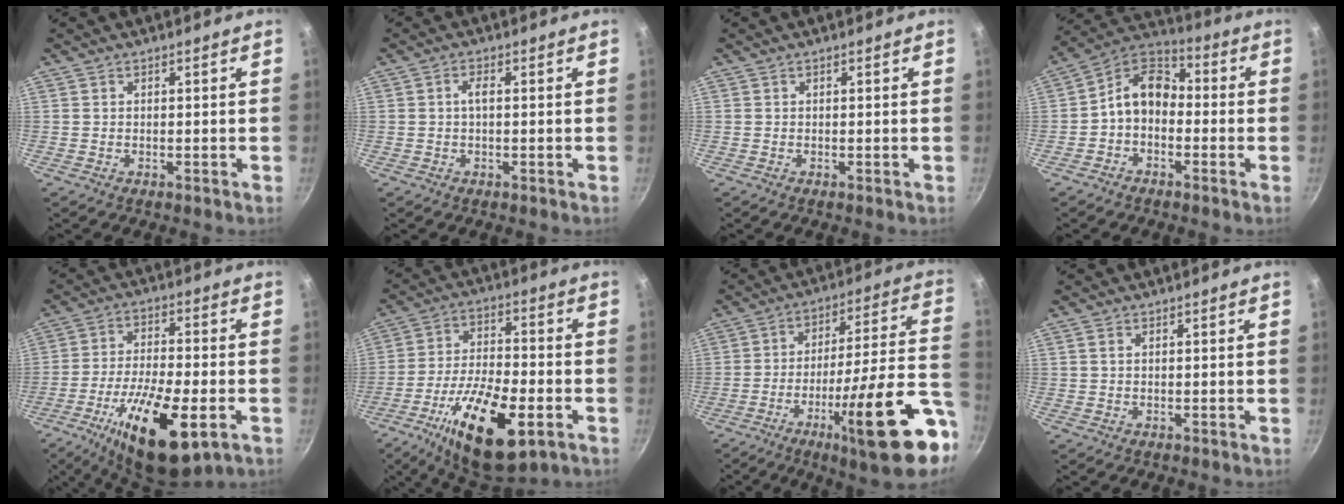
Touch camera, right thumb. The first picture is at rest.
{"total": 1.7, "force": [0.0, 0.6, 1.6], "torque": [-0.038, 0.008, -0.002]}
{"total": 0.0}
{"total": 9.6, "force": [-1.5, 6.9, 6.5], "torque": [-0.088, 0.046, -0.051]}
{"total": 18.8, "force": [-7.7, 6.4, 16.0], "torque": [-0.272, 0.015, -0.127]}
{"total": 20.1, "force": [-8.5, 8.0, 16.4], "torque": [-0.270, 0.021, -0.143]}
{"total": 23.5, "force": [-9.6, 4.2, 21.0], "torque": [-0.273, 0.029, -0.144]}
{"total": 0.9, "force": [0.4, 0.5, 0.7], "torque": [-0.013, 0.002, 0.007]}